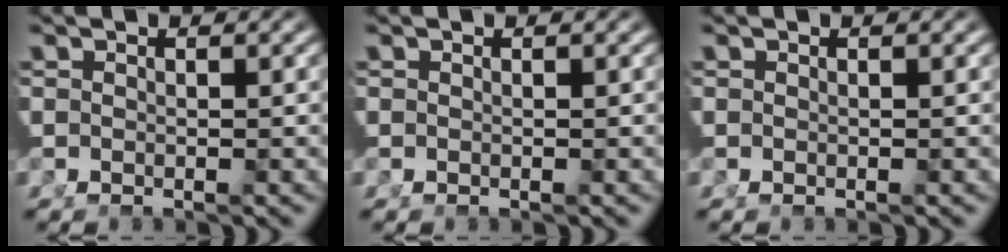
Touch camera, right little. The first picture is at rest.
{"total": 0.0}
{"total": 0.0}